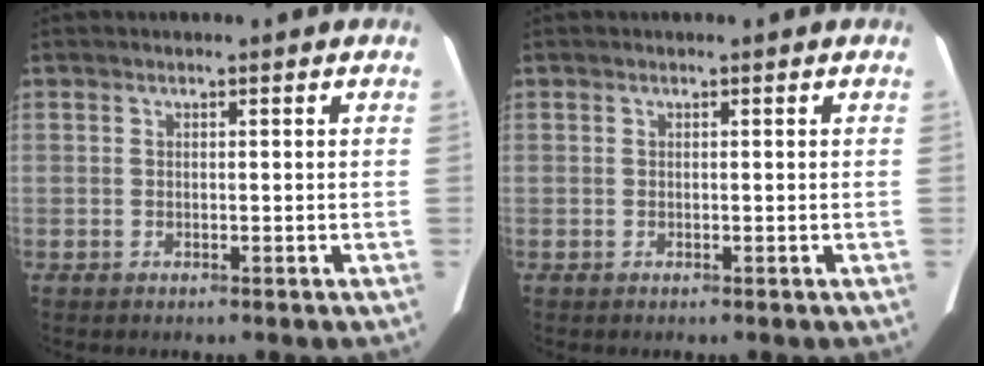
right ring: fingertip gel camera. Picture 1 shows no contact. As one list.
[{"total": 0.0}]